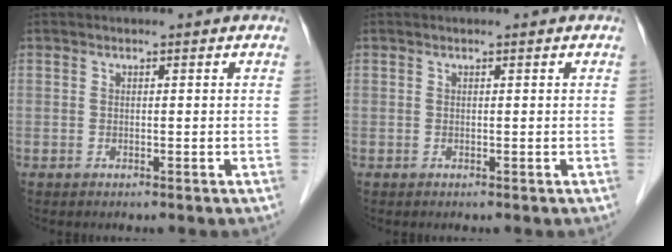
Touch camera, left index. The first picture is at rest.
{"total": 0.0}